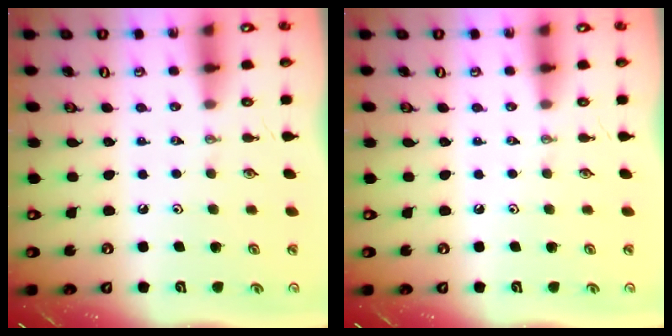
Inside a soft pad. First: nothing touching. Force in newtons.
{"total": 0.0}